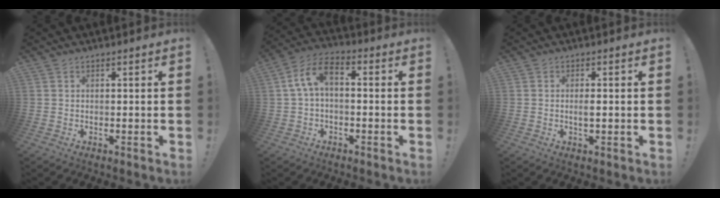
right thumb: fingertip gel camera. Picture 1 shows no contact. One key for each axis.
{"total": 7.9, "fx": 0.7, "fy": 4.1, "fz": 6.7, "tx": -0.147, "ty": 0.003, "tz": 0.015}
{"total": 1.9, "fx": -0.1, "fy": 0.5, "fz": 1.9, "tx": -0.027, "ty": -0.003, "tz": -0.003}